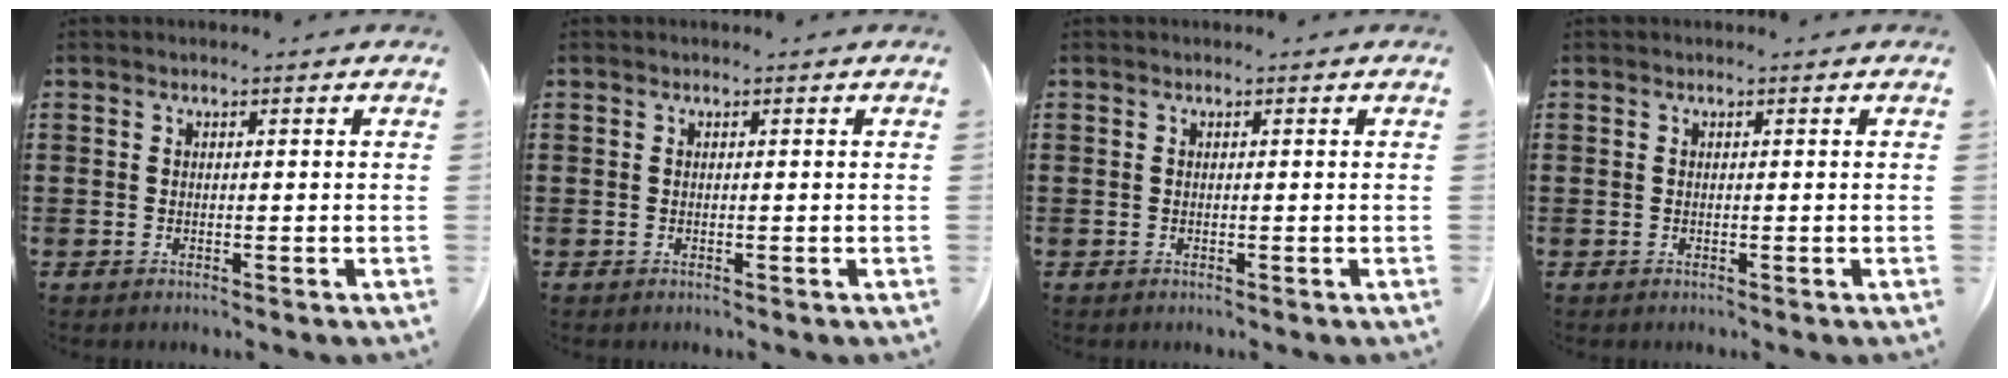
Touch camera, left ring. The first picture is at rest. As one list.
[{"total": 0.0}, {"total": 0.0}, {"total": 0.0}]